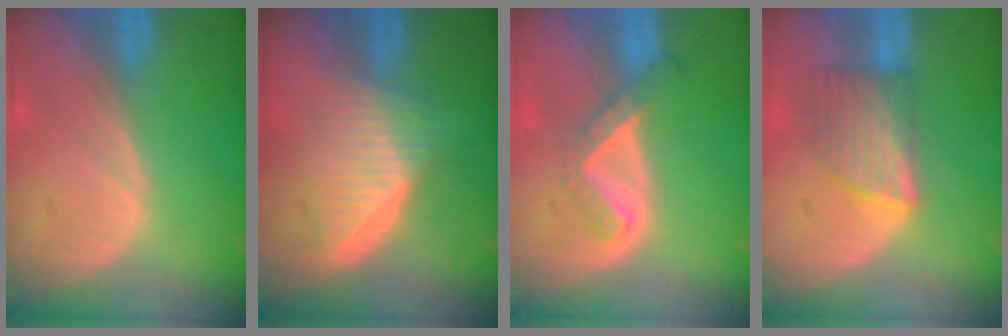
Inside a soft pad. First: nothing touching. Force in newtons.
{"total": 6.7, "press": 6.0, "slide": 3.0}
{"total": 5.2, "press": 4.5, "slide": 2.7}
{"total": 6.0, "press": 5.9, "slide": 1.1}